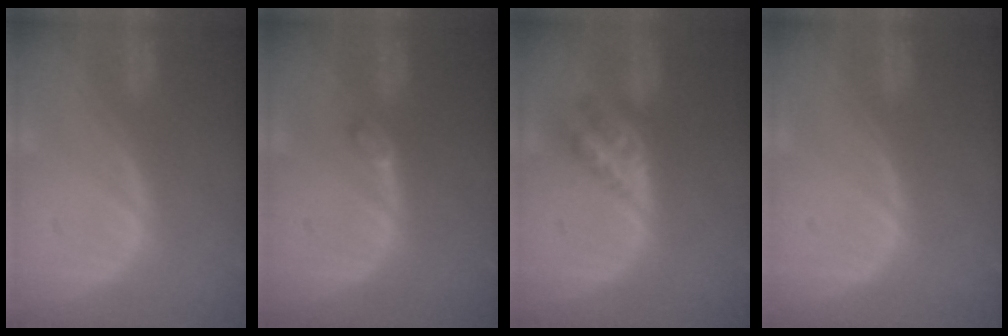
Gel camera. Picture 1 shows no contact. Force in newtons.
{"total": 1.6, "press": 1.6, "slide": 0.2}
{"total": 4.5, "press": 4.0, "slide": 2.0}
{"total": 0.0}